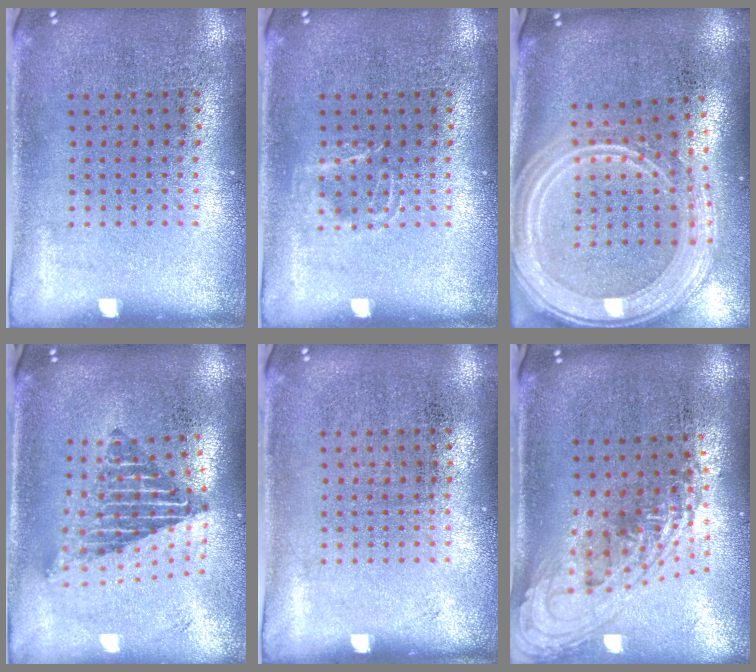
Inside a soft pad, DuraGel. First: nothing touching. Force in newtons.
{"total": 1.1, "press": 1.0, "slide": 0.3}
{"total": 3.3, "press": 2.6, "slide": 2.0}
{"total": 2.1, "press": 1.6, "slide": 1.3}
{"total": 0.0}
{"total": 2.0, "press": 1.5, "slide": 1.3}